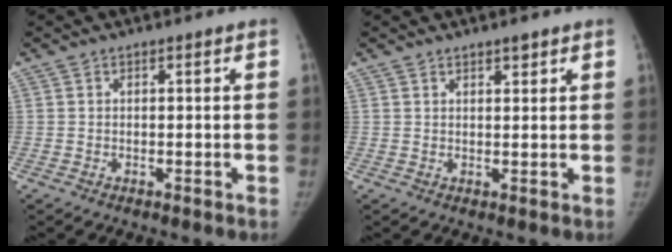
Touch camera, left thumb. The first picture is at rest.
{"total": 1.9, "force": [1.5, 0.7, 1.0], "torque": [-0.008, -0.009, 0.022]}